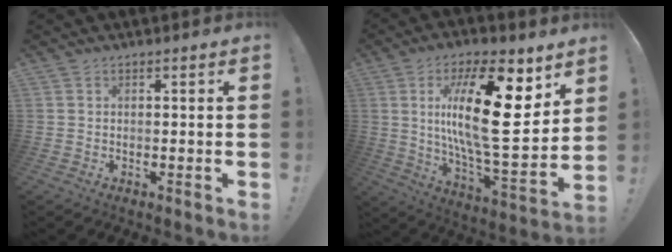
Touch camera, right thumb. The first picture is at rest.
{"total": 24.4, "force": [6.5, 7.2, 22.4], "torque": [-0.406, -0.042, 0.101]}